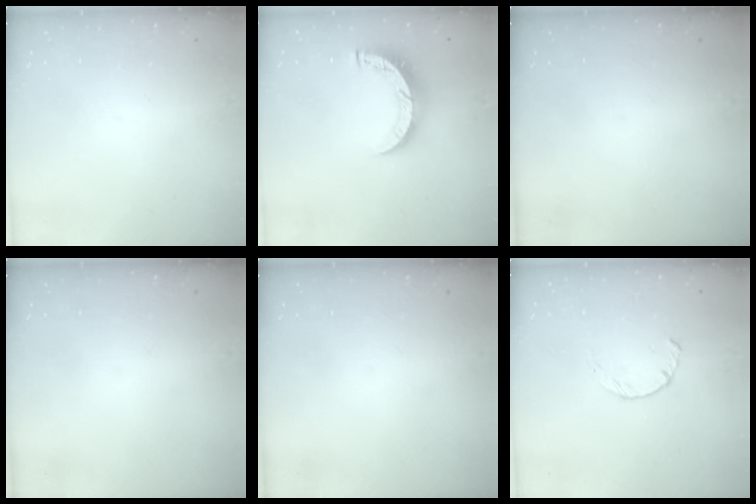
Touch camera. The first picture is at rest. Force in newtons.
{"total": 10.2, "press": 10.1, "slide": 1.0}
{"total": 0.0}
{"total": 0.0}
{"total": 0.0}
{"total": 2.2, "press": 2.2, "slide": 0.4}